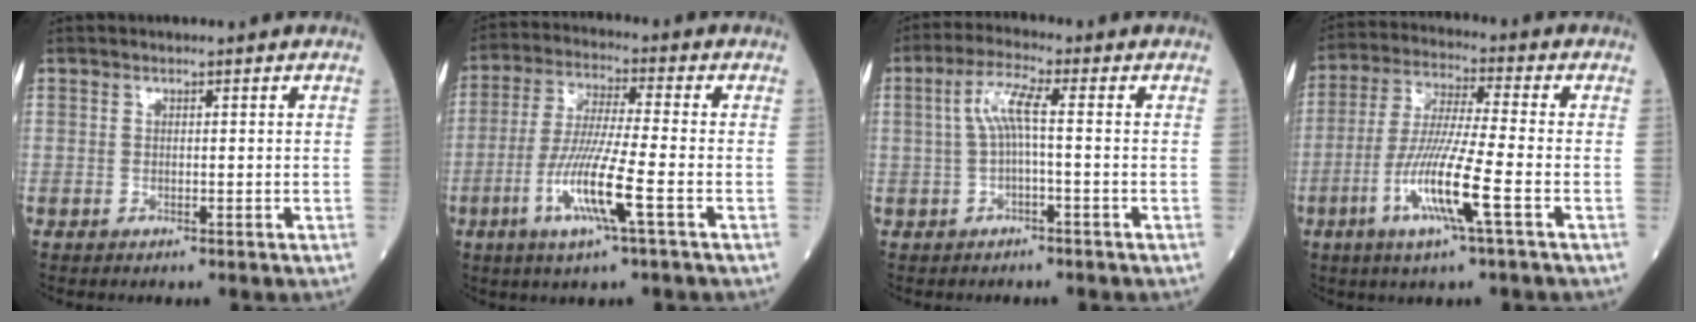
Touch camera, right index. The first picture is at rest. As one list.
[{"total": 10.2, "force": [-3.7, -0.1, 9.5], "torque": [-0.192, -0.013, -0.073]}, {"total": 4.9, "force": [0.2, 0.4, 4.9], "torque": [-0.099, 0.019, 0.004]}, {"total": 11.1, "force": [-4.1, -0.2, 10.4], "torque": [-0.209, -0.014, -0.081]}]